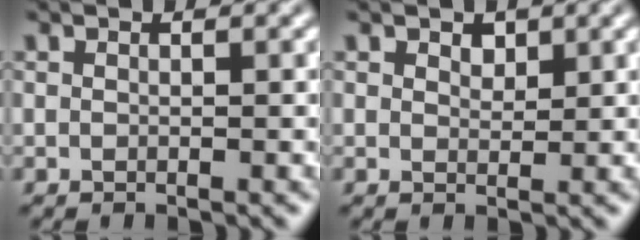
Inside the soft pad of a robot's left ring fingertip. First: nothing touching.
{"total": 1.2, "force": [0.8, 0.7, 0.5], "torque": [-0.008, 0.000, 0.014]}